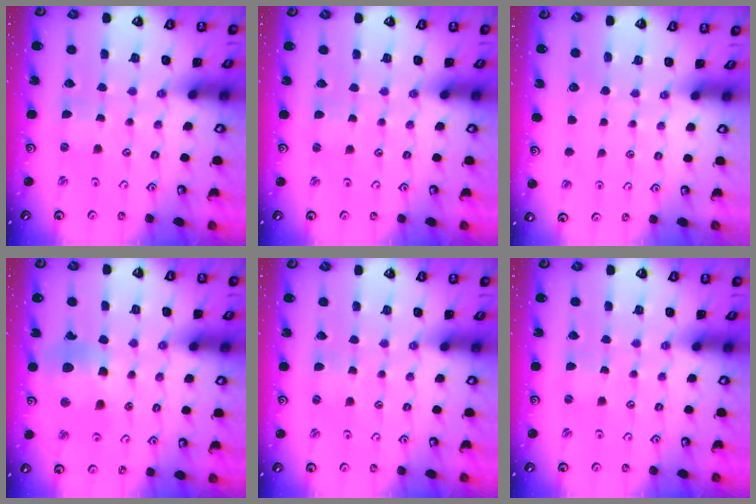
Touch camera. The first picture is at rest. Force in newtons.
{"total": 1.8, "press": 1.7, "slide": 0.3}
{"total": 0.0}
{"total": 12.6, "press": 12.5, "slide": 1.8}
{"total": 1.9, "press": 1.9, "slide": 0.4}
{"total": 0.0}